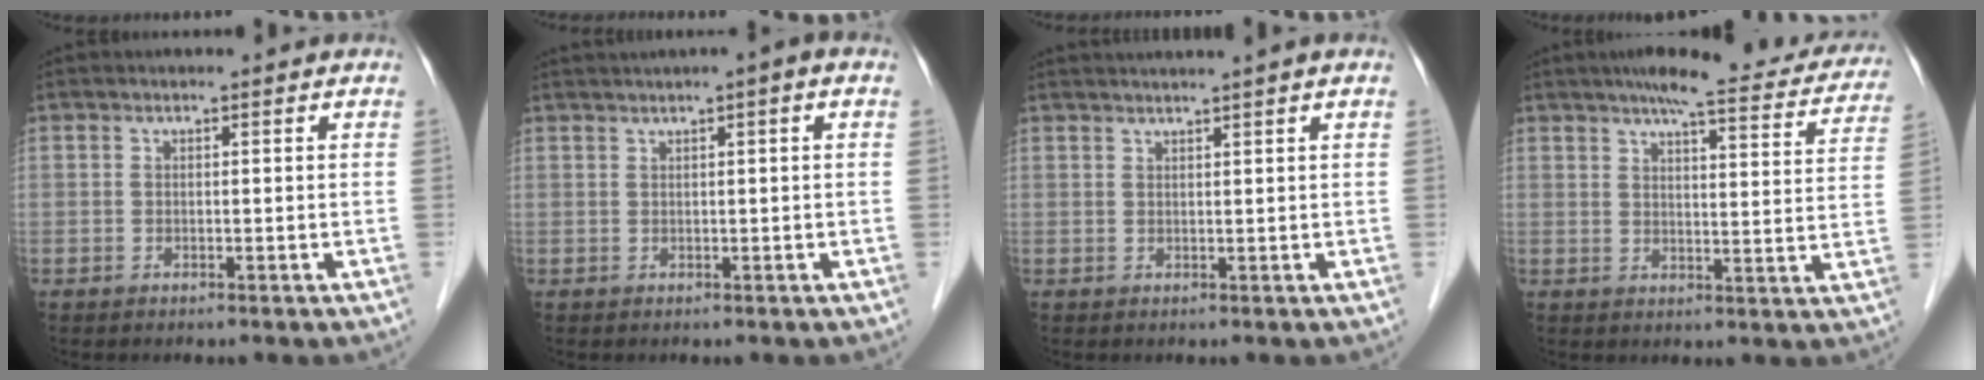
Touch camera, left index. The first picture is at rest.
{"total": 3.2, "force": [1.6, -0.2, 2.8], "torque": [-0.049, 0.013, 0.026]}
{"total": 4.3, "force": [3.5, -1.2, 2.2], "torque": [-0.026, 0.022, 0.056]}
{"total": 19.1, "force": [16.5, 3.2, 9.1], "torque": [-0.111, 0.005, 0.192]}